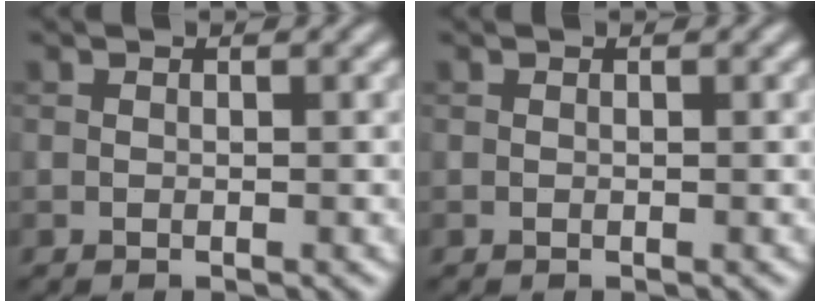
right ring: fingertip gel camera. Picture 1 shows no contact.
{"total": 0.0}